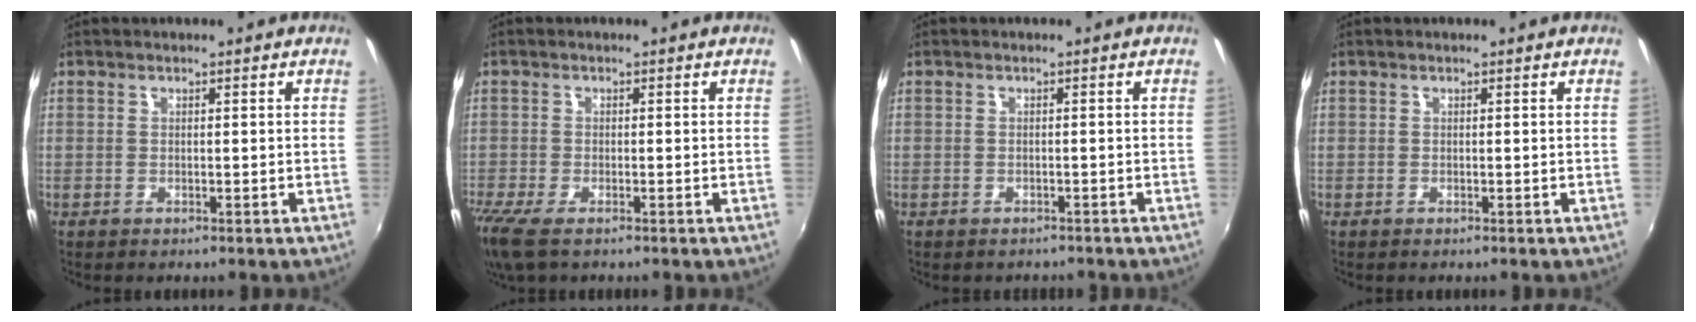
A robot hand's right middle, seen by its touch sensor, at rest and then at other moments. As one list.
[{"total": 6.7, "force": [-4.6, 1.9, 4.5], "torque": [-0.108, -0.034, -0.090]}, {"total": 2.2, "force": [-1.9, 0.9, 0.5], "torque": [-0.014, -0.012, -0.024]}, {"total": 0.0}]